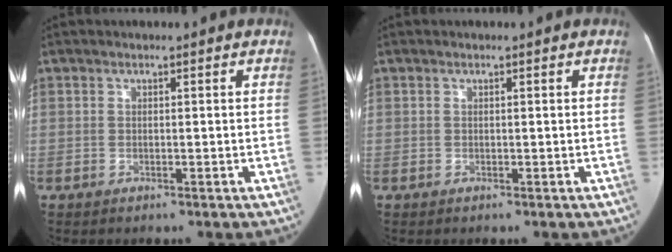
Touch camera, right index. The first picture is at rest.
{"total": 0.0}